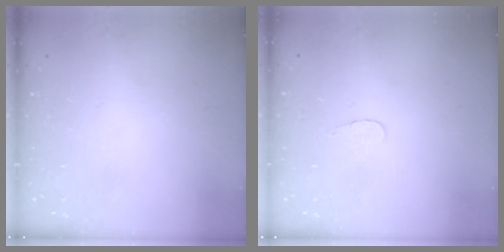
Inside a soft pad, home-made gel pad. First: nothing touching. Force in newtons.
{"total": 2.8, "press": 2.8, "slide": 0.3}